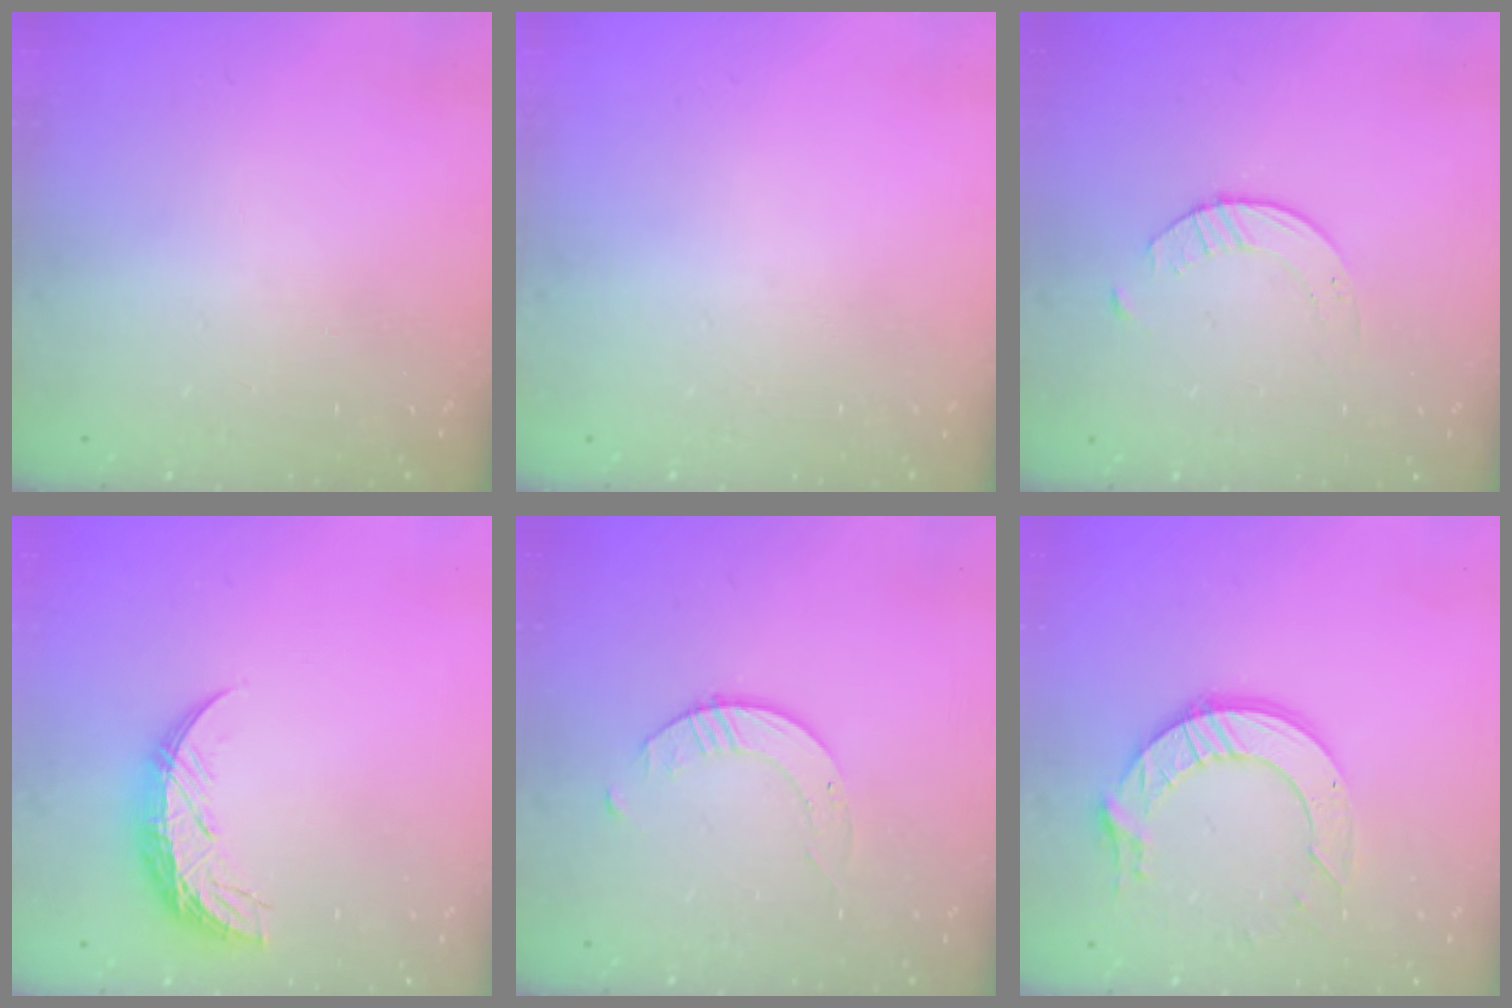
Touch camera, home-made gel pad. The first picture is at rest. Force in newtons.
{"total": 0.0}
{"total": 2.1, "press": 2.0, "slide": 0.3}
{"total": 9.3, "press": 9.3, "slide": 0.7}
{"total": 2.8, "press": 2.8, "slide": 0.3}
{"total": 11.8, "press": 11.8, "slide": 1.1}